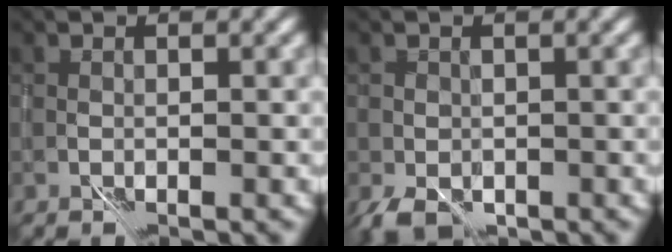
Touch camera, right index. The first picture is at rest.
{"total": 2.9, "force": [-1.5, 1.6, 1.8], "torque": [-0.028, -0.006, -0.026]}